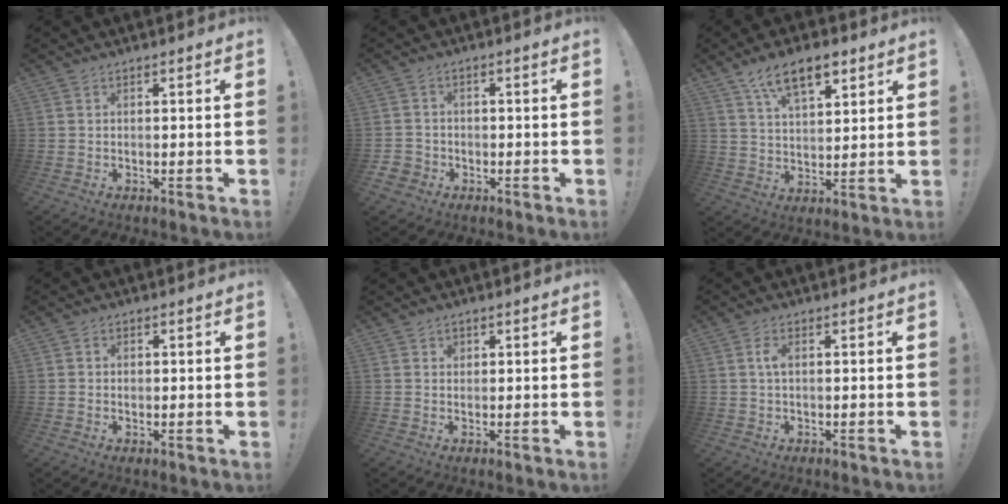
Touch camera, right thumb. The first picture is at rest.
{"total": 3.1, "force": [-1.3, 2.7, 0.9], "torque": [-0.022, 0.004, -0.025]}
{"total": 11.4, "force": [6.8, 5.2, 7.6], "torque": [-0.116, -0.020, 0.120]}
{"total": 1.1, "force": [-0.1, 1.0, 0.1], "torque": [0.005, -0.001, -0.004]}
{"total": 1.3, "force": [0.7, 1.0, 0.3], "torque": [0.007, -0.004, 0.010]}
{"total": 2.6, "force": [0.4, 1.2, 2.3], "torque": [-0.040, 0.003, 0.004]}